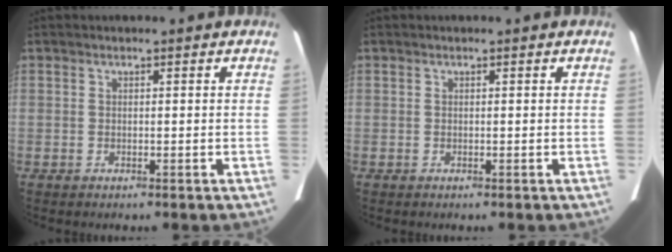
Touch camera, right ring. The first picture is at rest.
{"total": 0.0}